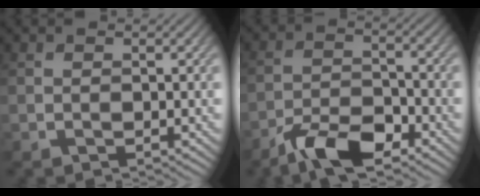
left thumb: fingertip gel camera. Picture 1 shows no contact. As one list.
[{"total": 8.0, "force": [-5.8, 2.6, 4.8], "torque": [-0.091, 0.001, -0.114]}]